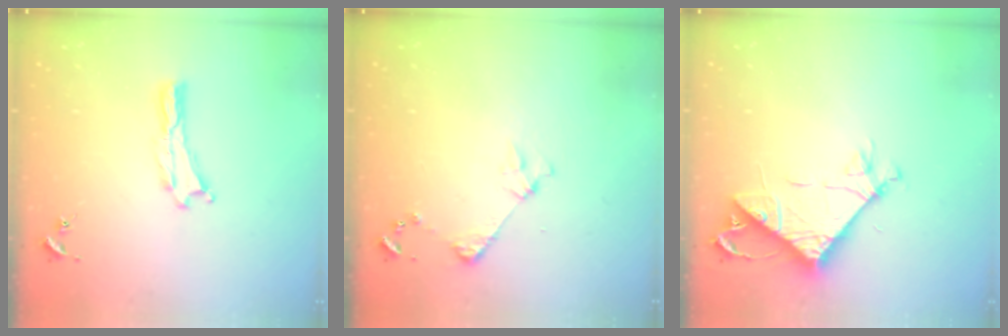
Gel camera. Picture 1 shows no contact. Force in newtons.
{"total": 3.2, "press": 3.2, "slide": 0.3}
{"total": 7.9, "press": 7.8, "slide": 0.7}